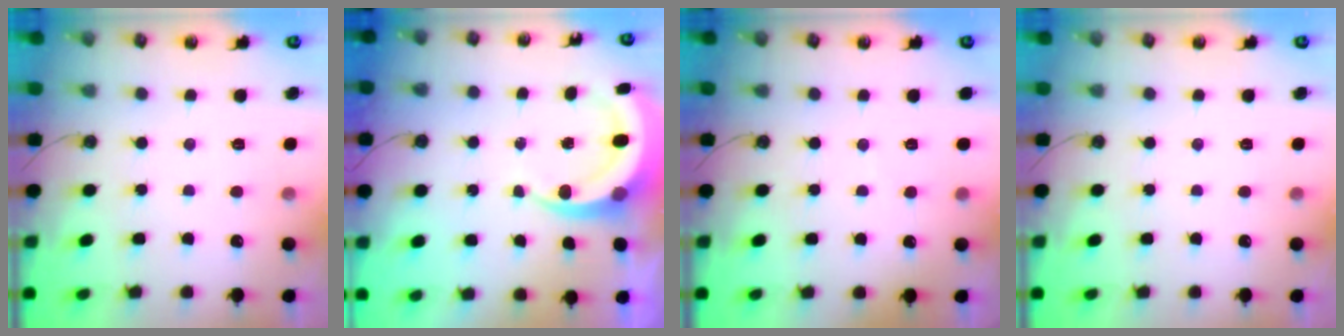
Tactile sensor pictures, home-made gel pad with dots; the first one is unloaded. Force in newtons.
{"total": 6.8, "press": 6.8, "slide": 0.8}
{"total": 1.6, "press": 1.5, "slide": 0.1}
{"total": 0.0}